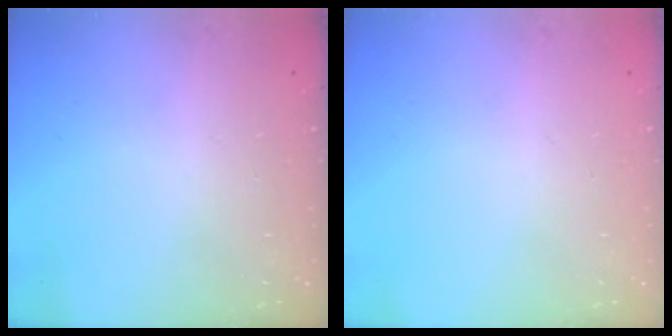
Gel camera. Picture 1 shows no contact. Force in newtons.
{"total": 0.0}